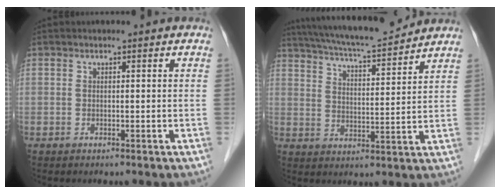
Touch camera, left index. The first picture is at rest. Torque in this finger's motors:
{"motor_torque": [1.13, -1.01, 0.46, 0.12]}